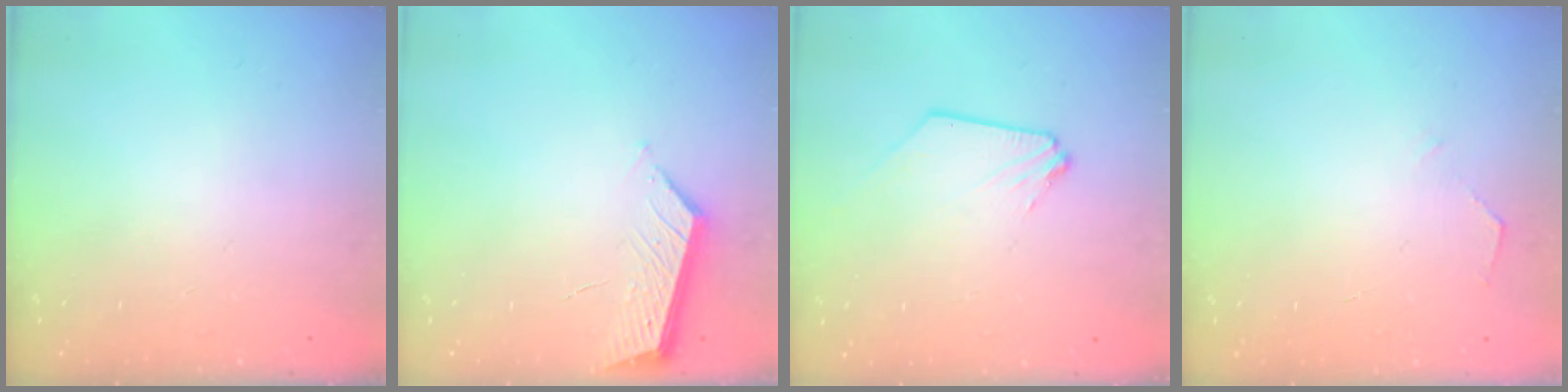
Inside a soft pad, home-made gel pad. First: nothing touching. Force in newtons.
{"total": 5.1, "press": 5.1, "slide": 0.1}
{"total": 0.0}
{"total": 2.2, "press": 2.2, "slide": 0.3}